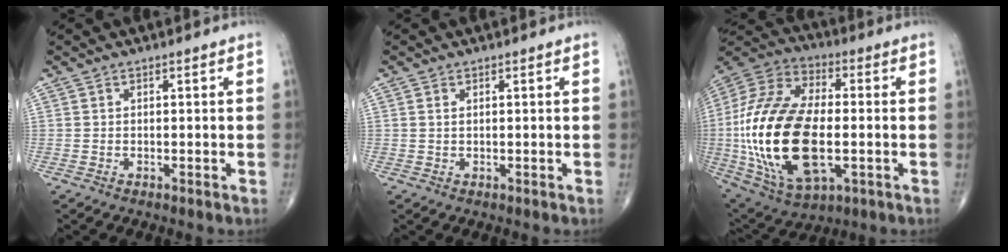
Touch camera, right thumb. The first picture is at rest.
{"total": 0.7, "force": [0.3, 0.3, 0.5], "torque": [-0.013, 0.003, 0.007]}
{"total": 28.5, "force": [-3.1, 14.4, 24.3], "torque": [-0.518, -0.002, -0.043]}